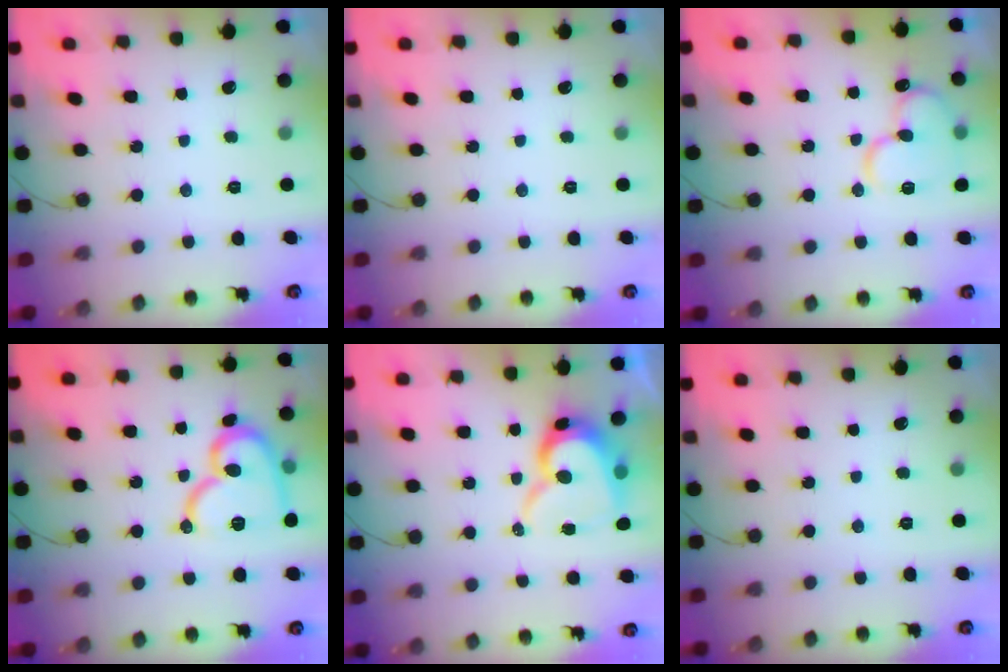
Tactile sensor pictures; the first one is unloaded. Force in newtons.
{"total": 0.0}
{"total": 13.8, "press": 13.7, "slide": 1.8}
{"total": 16.1, "press": 16.0, "slide": 1.0}
{"total": 14.1, "press": 14.0, "slide": 1.5}
{"total": 0.0}